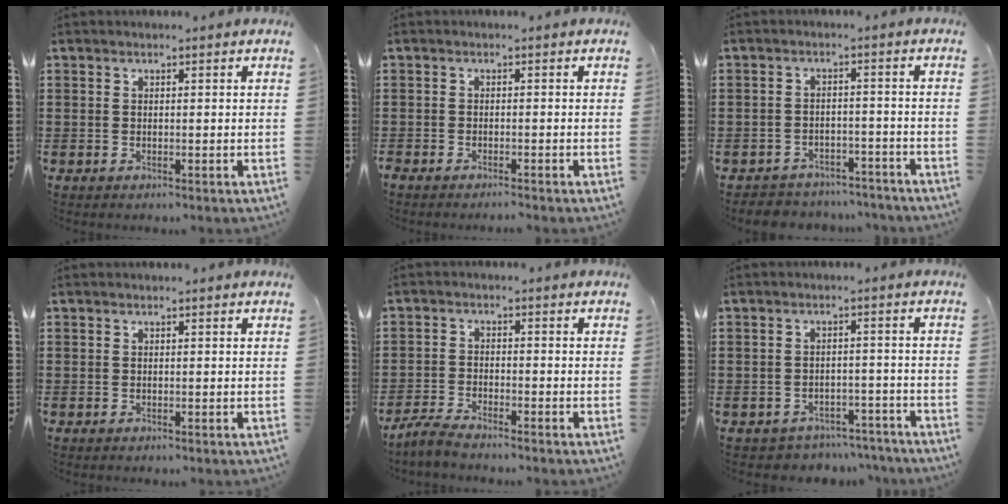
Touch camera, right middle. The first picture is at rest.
{"total": 1.1, "force": [-1.0, -0.1, 0.3], "torque": [-0.005, 0.000, -0.020]}
{"total": 3.3, "force": [-3.3, 0.4, -0.2], "torque": [-0.004, -0.003, -0.070]}
{"total": 0.0}
{"total": 3.2, "force": [-3.1, 0.0, 1.0], "torque": [-0.034, -0.004, -0.066]}
{"total": 2.9, "force": [-2.9, 0.4, -0.2], "torque": [-0.006, -0.002, -0.063]}